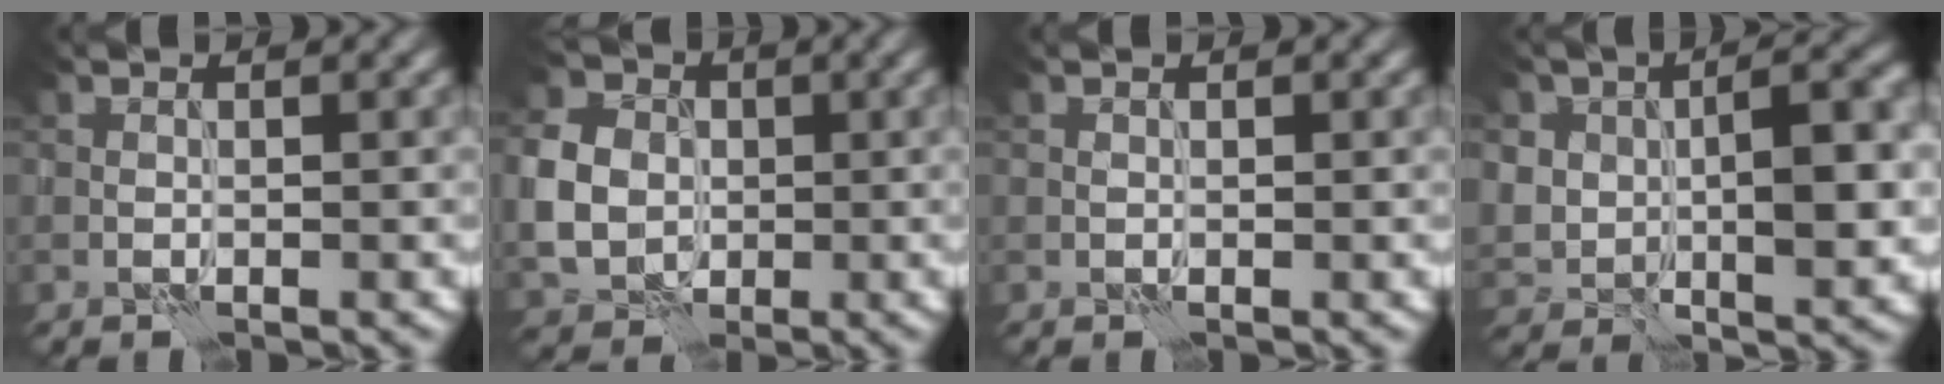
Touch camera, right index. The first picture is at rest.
{"total": 5.8, "force": [-0.1, 4.9, 3.0], "torque": [-0.074, 0.006, -0.008]}
{"total": 0.0}
{"total": 8.7, "force": [0.5, 5.4, 6.8], "torque": [-0.116, -0.001, 0.010]}